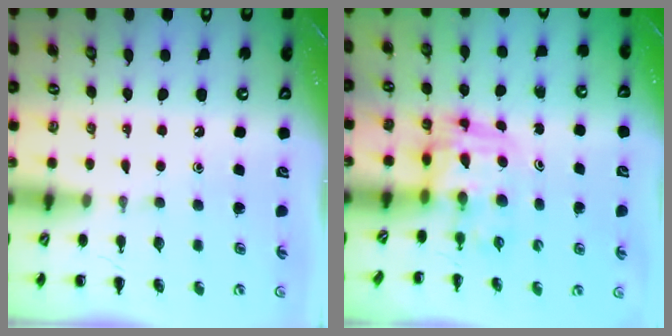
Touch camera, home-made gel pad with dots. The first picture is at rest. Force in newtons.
{"total": 3.6, "press": 3.6, "slide": 0.6}